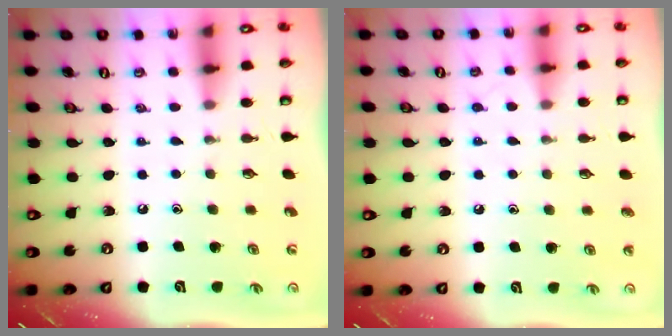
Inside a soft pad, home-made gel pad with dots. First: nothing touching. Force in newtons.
{"total": 5.8, "press": 5.8, "slide": 0.6}